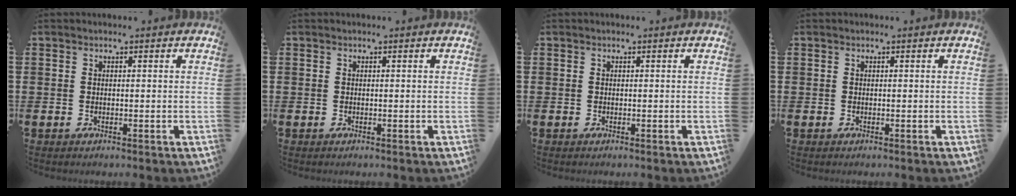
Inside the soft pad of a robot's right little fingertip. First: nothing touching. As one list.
[{"total": 0.0}, {"total": 0.0}, {"total": 0.0}]